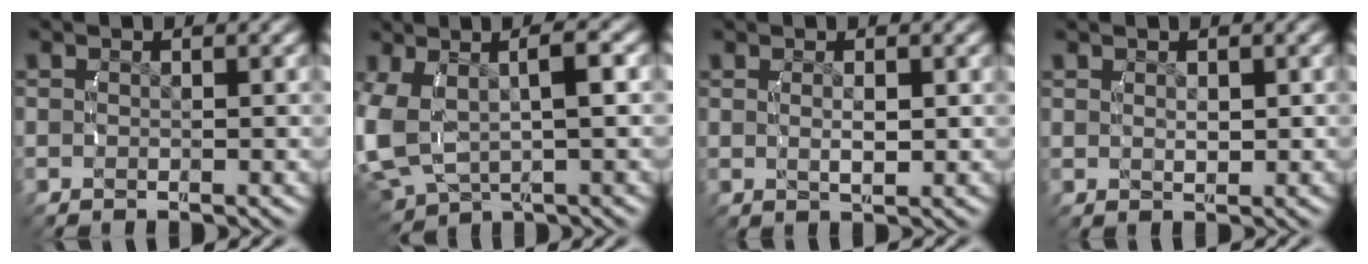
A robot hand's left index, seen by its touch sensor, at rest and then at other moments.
{"total": 8.4, "force": [0.4, 6.0, 5.9], "torque": [-0.146, -0.014, 0.021]}
{"total": 1.5, "force": [0.5, 0.2, 1.4], "torque": [-0.019, -0.003, 0.013]}
{"total": 0.9, "force": [0.5, 0.3, 0.7], "torque": [-0.010, -0.002, 0.015]}